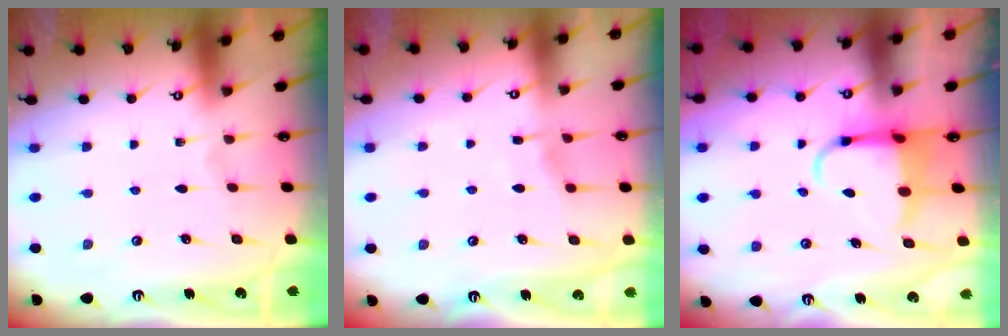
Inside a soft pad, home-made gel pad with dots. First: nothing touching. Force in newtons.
{"total": 4.0, "press": 3.9, "slide": 0.5}
{"total": 5.9, "press": 5.7, "slide": 1.4}